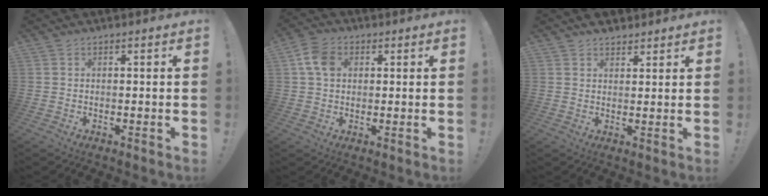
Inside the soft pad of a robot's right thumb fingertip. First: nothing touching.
{"total": 8.0, "force": [2.1, 6.0, 4.9], "torque": [-0.088, 0.009, 0.045]}
{"total": 3.8, "force": [3.1, 2.2, 0.3], "torque": [0.005, -0.022, 0.056]}